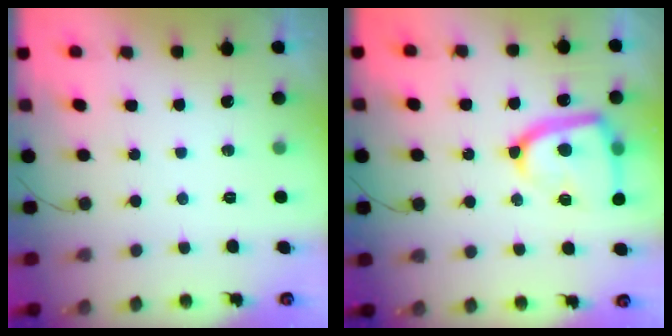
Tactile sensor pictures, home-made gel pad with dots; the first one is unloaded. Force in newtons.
{"total": 16.9, "press": 16.8, "slide": 1.7}